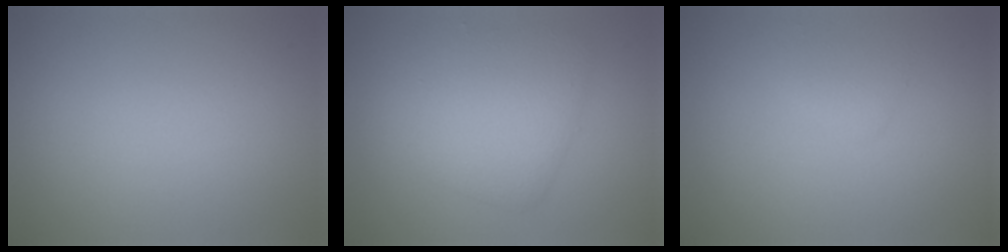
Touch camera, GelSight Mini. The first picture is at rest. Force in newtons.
{"total": 4.8, "press": 4.8, "slide": 0.3}
{"total": 1.0, "press": 1.0, "slide": 0.1}